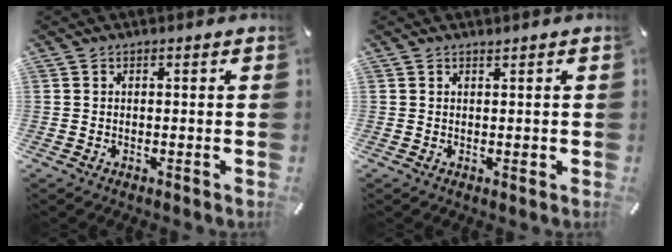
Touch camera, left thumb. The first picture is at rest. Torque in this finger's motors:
{"motor_torque": [-0.05, -0.01, 0.04, -0.06, 0.00]}